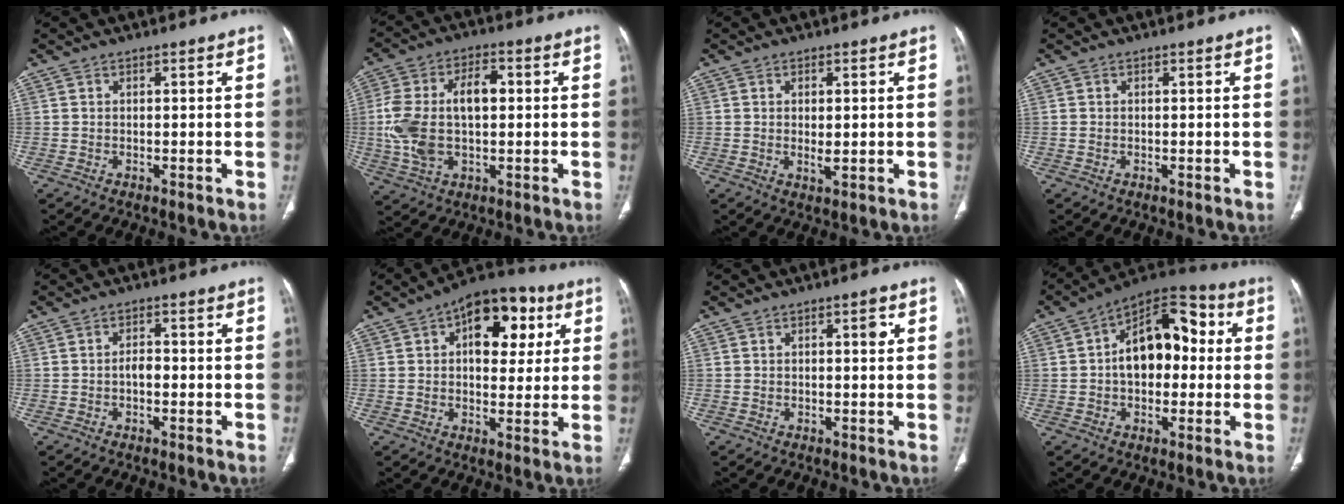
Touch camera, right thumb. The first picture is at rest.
{"total": 14.4, "force": [0.2, 8.0, 12.0], "torque": [-0.249, 0.026, 0.007]}
{"total": 3.1, "force": [0.0, 1.3, 2.8], "torque": [-0.049, -0.008, 0.003]}
{"total": 0.0}
{"total": 2.3, "force": [-0.5, 1.2, 1.9], "torque": [-0.029, 0.006, -0.011]}
{"total": 15.2, "force": [4.9, 8.9, 11.3], "torque": [-0.106, 0.006, 0.066]}
{"total": 2.2, "force": [0.5, 0.9, 1.9], "torque": [-0.024, 0.001, 0.007]}
{"total": 15.8, "force": [1.3, 9.9, 12.3], "torque": [-0.144, 0.040, 0.009]}